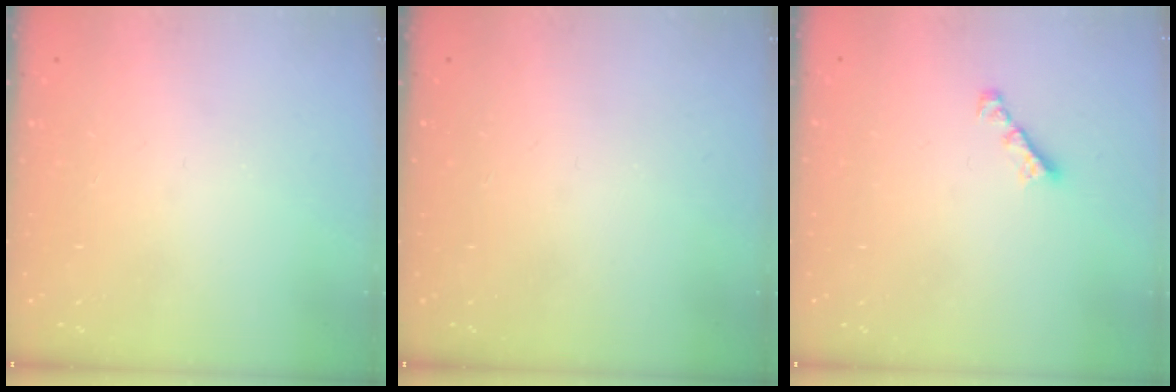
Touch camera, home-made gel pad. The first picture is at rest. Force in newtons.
{"total": 0.0}
{"total": 1.7, "press": 1.6, "slide": 0.5}